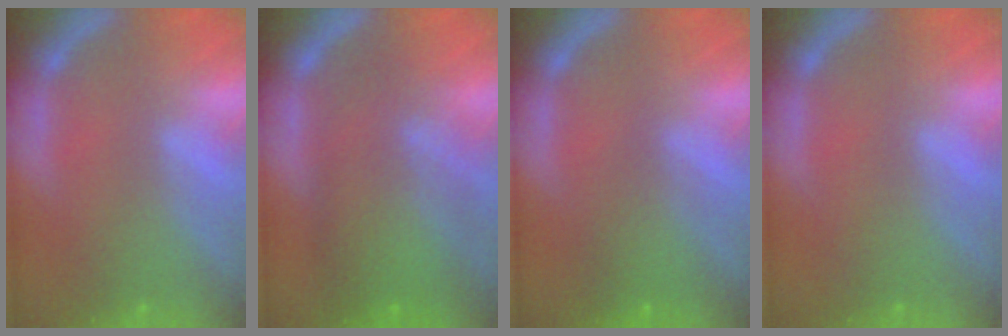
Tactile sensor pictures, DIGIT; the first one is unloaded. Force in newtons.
{"total": 8.5}
{"total": 2.5}
{"total": 0.0}